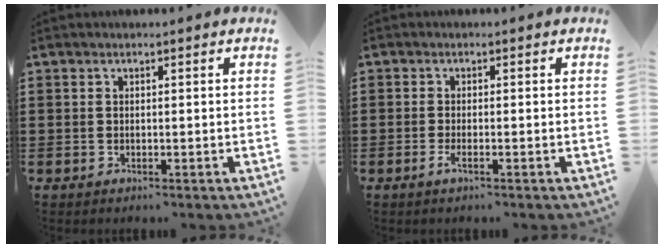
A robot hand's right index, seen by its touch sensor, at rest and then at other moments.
{"total": 1.5, "force": [-0.6, 0.2, 1.3], "torque": [-0.031, -0.006, -0.014]}